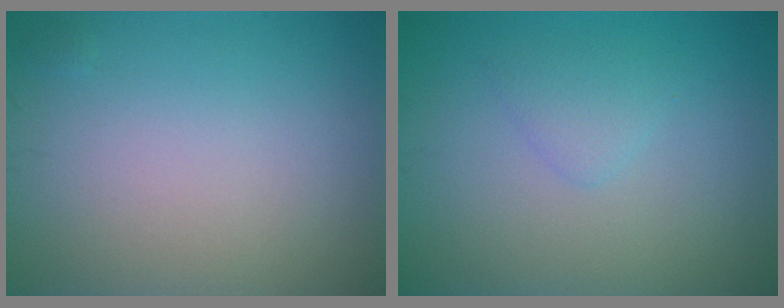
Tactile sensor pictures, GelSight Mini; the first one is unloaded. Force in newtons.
{"total": 1.4, "press": 1.4, "slide": 0.1}